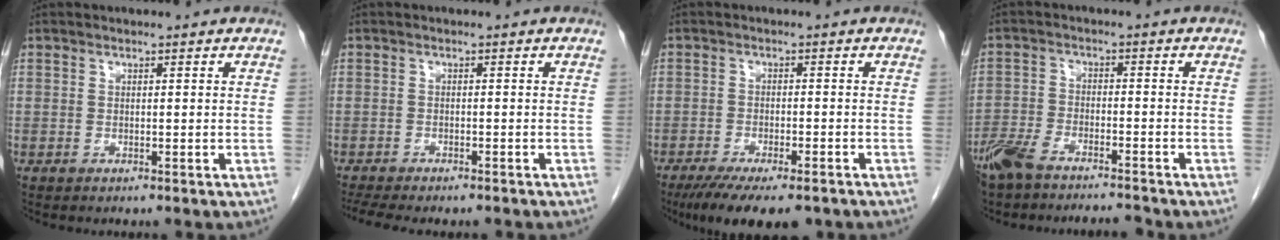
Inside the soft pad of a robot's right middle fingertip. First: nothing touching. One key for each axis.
{"total": 8.8, "fx": -7.6, "fy": 2.0, "fz": 4.0, "tx": -0.061, "ty": -0.003, "tz": -0.109}
{"total": 10.9, "fx": -8.2, "fy": 3.0, "fz": 6.6, "tx": -0.093, "ty": -0.012, "tz": -0.122}
{"total": 7.4, "fx": -6.5, "fy": 1.6, "fz": 3.1, "tx": -0.065, "ty": -0.008, "tz": -0.119}